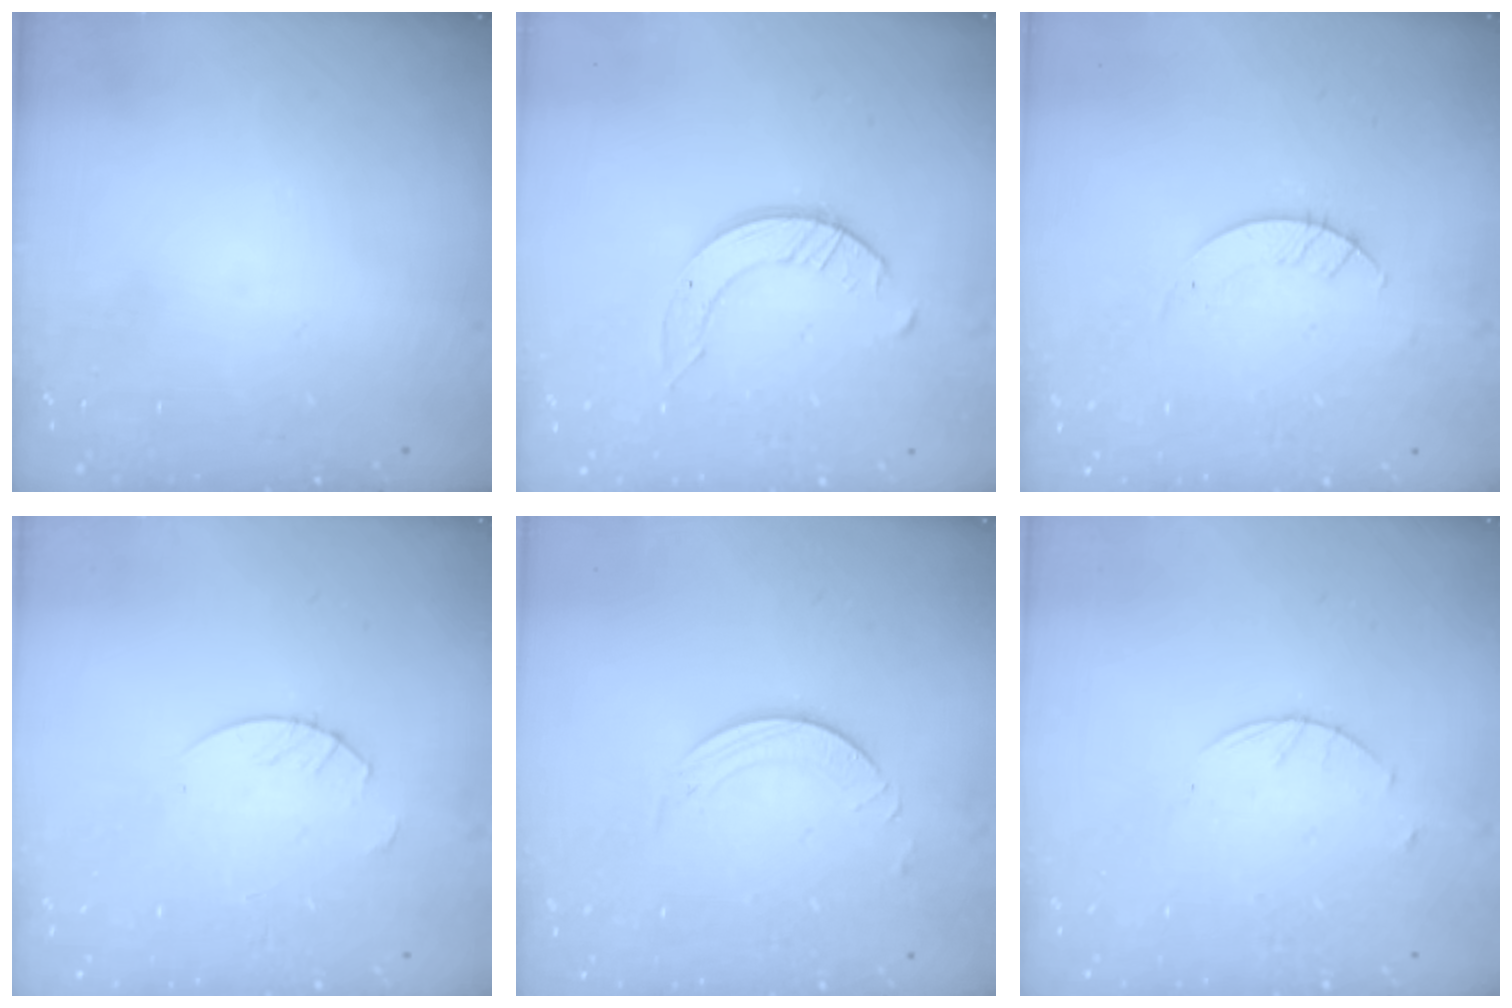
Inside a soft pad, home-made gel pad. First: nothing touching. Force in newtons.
{"total": 3.5, "press": 3.5, "slide": 0.3}
{"total": 2.8, "press": 2.8, "slide": 0.2}
{"total": 2.7, "press": 2.7, "slide": 0.2}
{"total": 2.5, "press": 2.5, "slide": 0.2}
{"total": 1.7, "press": 1.7, "slide": 0.3}